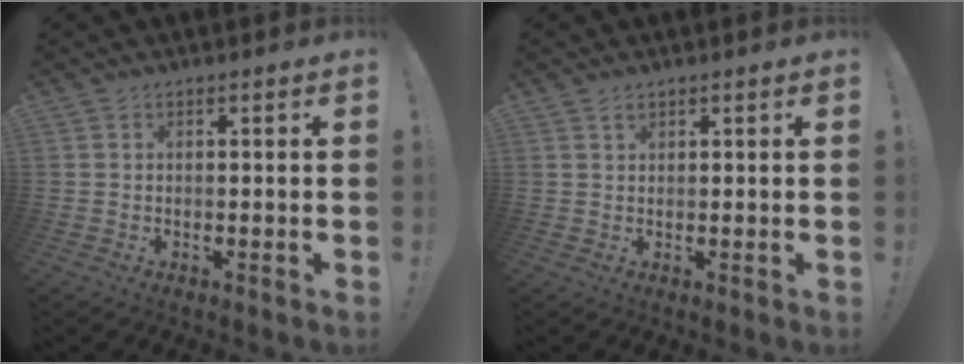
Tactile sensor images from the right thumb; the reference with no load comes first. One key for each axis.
{"total": 1.2, "fx": 0.9, "fy": 0.6, "fz": 0.6, "tx": -0.010, "ty": -0.001, "tz": 0.016}